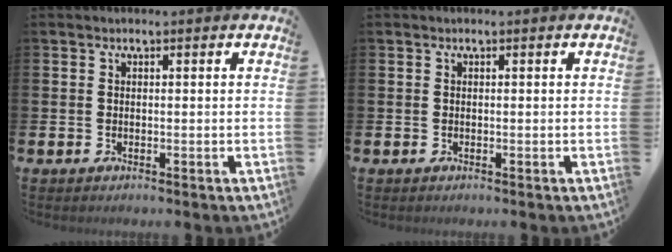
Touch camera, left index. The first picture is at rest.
{"total": 0.0}